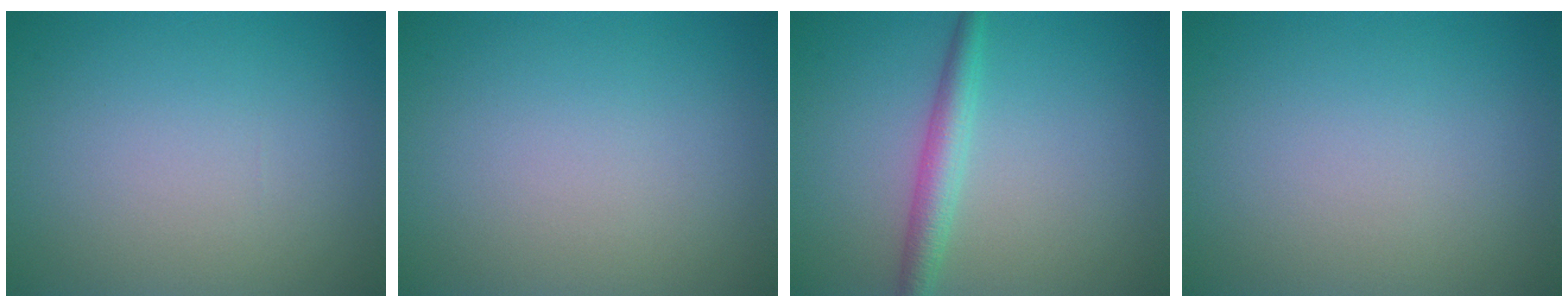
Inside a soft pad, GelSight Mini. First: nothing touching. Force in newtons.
{"total": 0.0}
{"total": 2.7, "press": 2.7, "slide": 0.0}
{"total": 0.0}